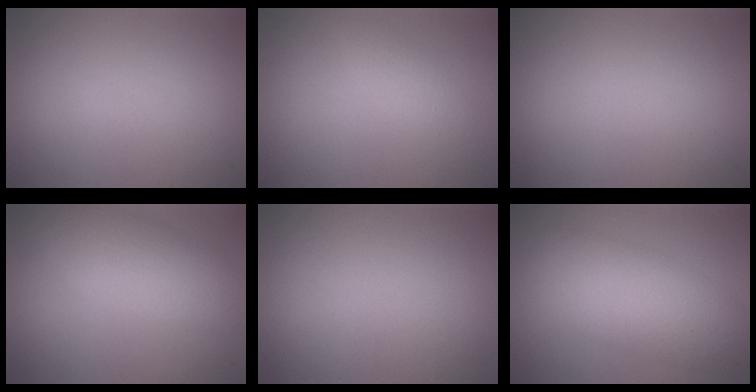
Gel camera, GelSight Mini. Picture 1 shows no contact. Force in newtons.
{"total": 1.3, "press": 1.3, "slide": 0.1}
{"total": 0.0}
{"total": 4.3, "press": 4.3, "slide": 0.4}
{"total": 0.0}
{"total": 6.1, "press": 6.1, "slide": 0.2}